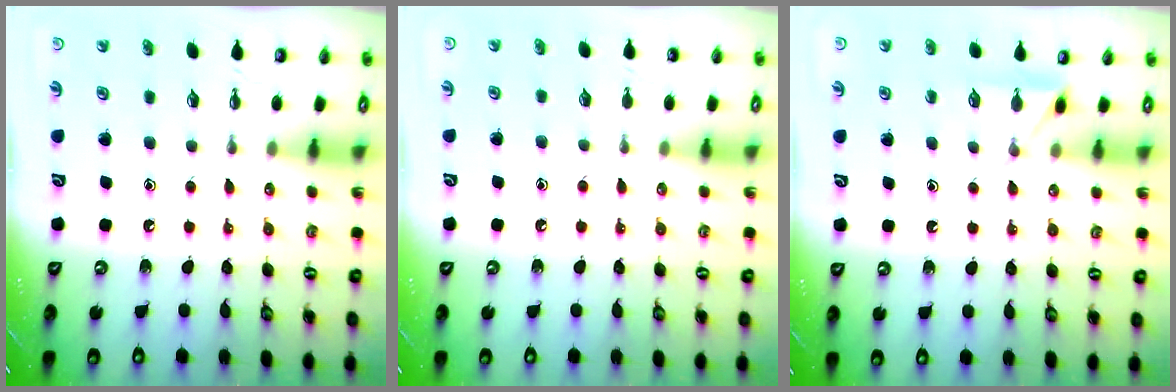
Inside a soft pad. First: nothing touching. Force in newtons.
{"total": 2.9, "press": 2.9, "slide": 0.3}
{"total": 3.5, "press": 3.5, "slide": 0.4}